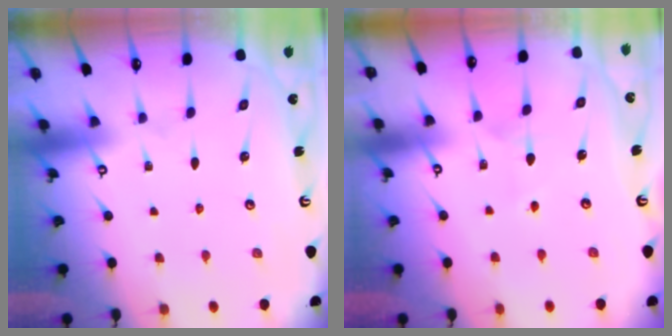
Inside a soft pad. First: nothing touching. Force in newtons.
{"total": 5.9, "press": 5.8, "slide": 0.6}